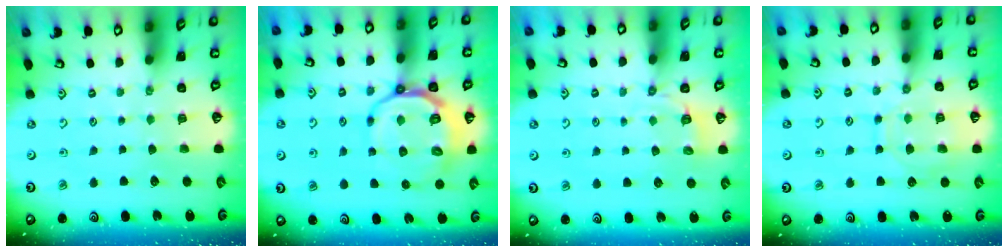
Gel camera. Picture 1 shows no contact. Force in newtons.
{"total": 13.7, "press": 13.4, "slide": 3.2}
{"total": 2.9, "press": 2.0, "slide": 2.1}
{"total": 11.3, "press": 11.2, "slide": 1.1}